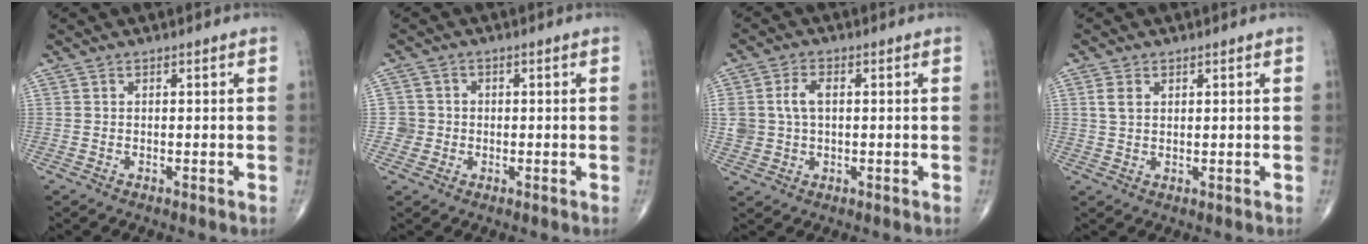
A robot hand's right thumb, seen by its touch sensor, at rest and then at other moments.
{"total": 3.1, "force": [-0.4, 3.1, 0.0], "torque": [0.026, 0.010, -0.011]}
{"total": 6.1, "force": [0.9, 4.1, 4.4], "torque": [-0.092, 0.007, 0.020]}
{"total": 2.8, "force": [1.1, 1.9, 1.8], "torque": [-0.035, 0.001, 0.027]}